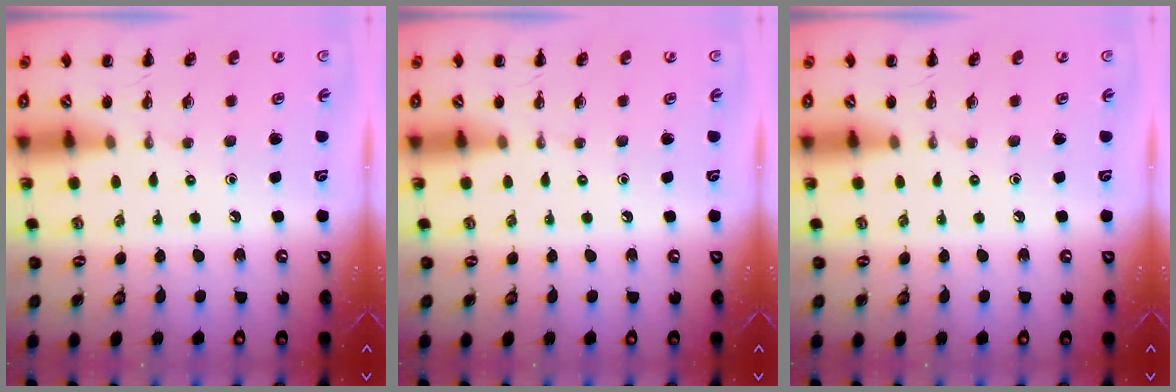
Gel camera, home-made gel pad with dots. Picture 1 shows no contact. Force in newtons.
{"total": 0.0}
{"total": 0.0}